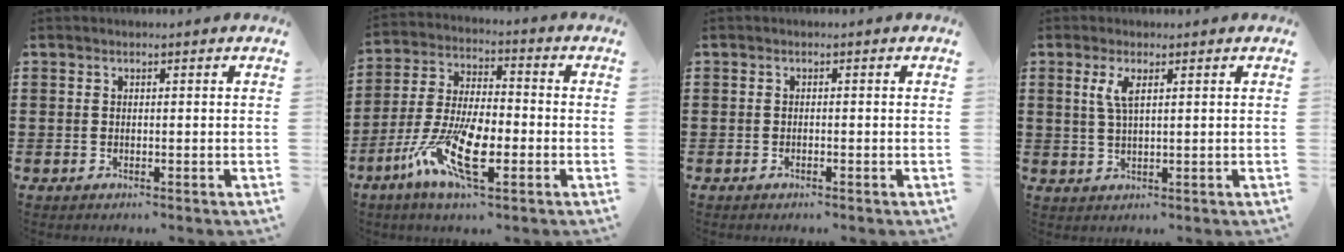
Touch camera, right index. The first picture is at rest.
{"total": 11.5, "force": [-5.0, 4.0, 9.5], "torque": [-0.222, -0.007, -0.099]}
{"total": 0.5, "force": [-0.5, 0.0, 0.2], "torque": [-0.007, -0.003, -0.008]}
{"total": 3.4, "force": [1.3, 1.0, 2.9], "torque": [-0.063, 0.006, 0.021]}